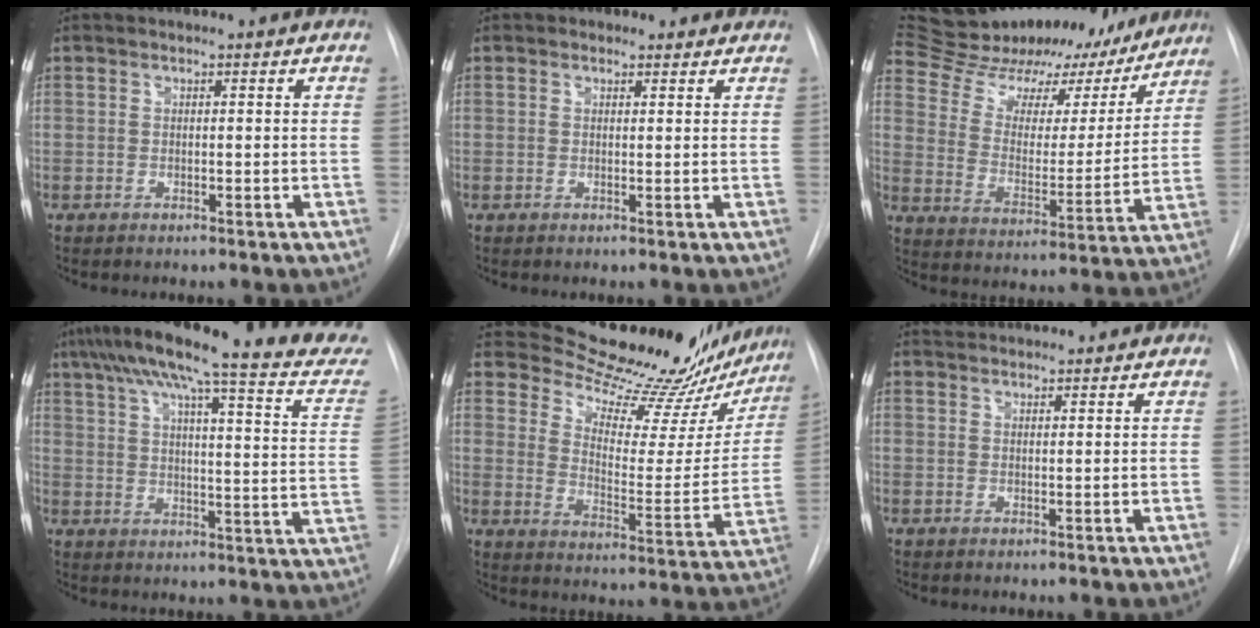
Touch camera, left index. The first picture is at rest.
{"total": 3.0, "force": [2.1, 2.0, 0.4], "torque": [0.002, 0.010, 0.023]}
{"total": 21.7, "force": [20.0, 6.6, 5.3], "torque": [-0.084, -0.006, 0.284]}
{"total": 25.4, "force": [21.6, 1.3, 13.3], "torque": [-0.194, -0.037, 0.266]}
{"total": 23.5, "force": [21.5, 5.3, 7.8], "torque": [-0.105, -0.073, 0.276]}
{"total": 3.9, "force": [3.8, 0.6, 0.4], "torque": [-0.008, 0.035, 0.060]}